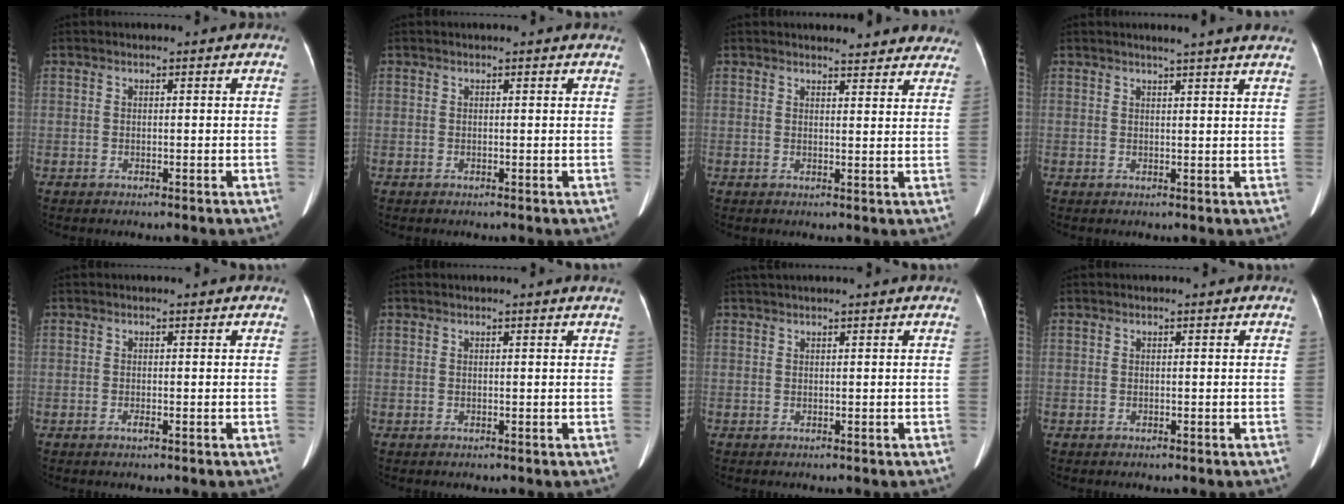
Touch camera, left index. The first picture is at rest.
{"total": 2.1, "force": [2.0, 0.3, 0.6], "torque": [-0.012, 0.008, 0.010]}
{"total": 10.1, "force": [9.7, 2.5, 1.7], "torque": [0.012, -0.015, 0.083]}
{"total": 8.1, "force": [7.1, -0.2, 3.9], "torque": [-0.050, 0.011, 0.068]}
{"total": 0.6, "force": [-0.3, 0.1, 0.5], "torque": [-0.011, -0.002, -0.005]}
{"total": 1.5, "force": [1.4, -0.3, 0.5], "torque": [-0.016, -0.002, 0.014]}
{"total": 3.6, "force": [3.3, 0.2, 1.5], "torque": [-0.017, 0.047, 0.050]}
{"total": 0.0}